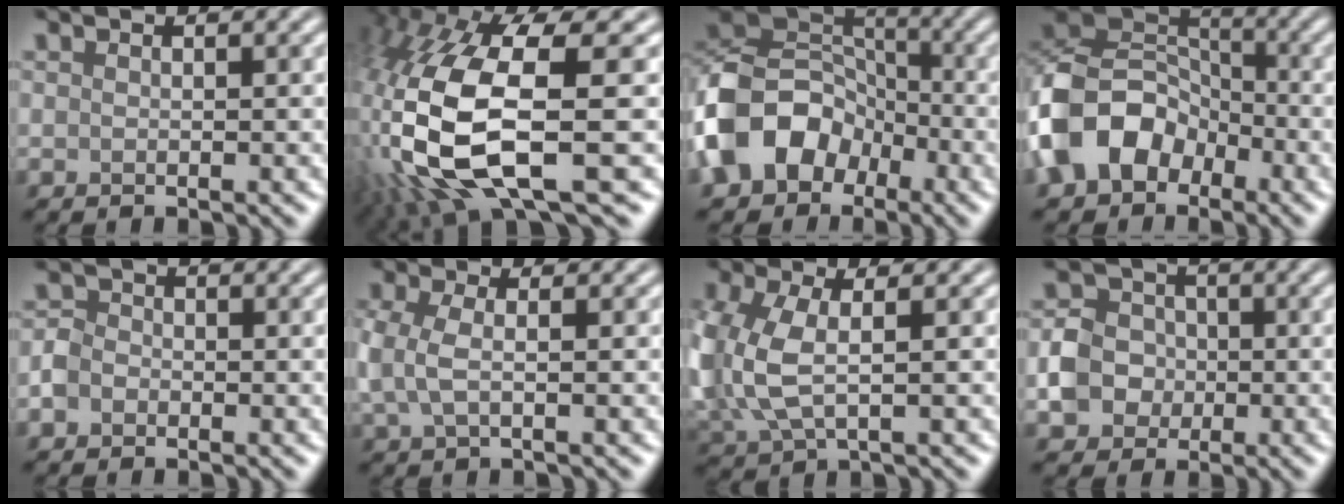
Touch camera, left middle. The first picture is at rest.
{"total": 15.4, "force": [-2.1, 6.2, 13.9], "torque": [-0.327, -0.029, -0.023]}
{"total": 10.9, "force": [-4.4, 8.4, 5.4], "torque": [-0.109, 0.002, -0.101]}
{"total": 9.7, "force": [-4.3, 7.1, 5.1], "torque": [-0.092, 0.000, -0.096]}
{"total": 2.0, "force": [-0.8, 1.7, 0.8], "torque": [-0.006, 0.001, -0.020]}
{"total": 3.2, "force": [0.2, 1.6, 2.7], "torque": [-0.072, 0.004, -0.003]}
{"total": 7.0, "force": [0.0, 3.9, 5.7], "torque": [-0.163, -0.002, -0.001]}
{"total": 4.5, "force": [-1.0, 4.0, 1.9], "torque": [-0.032, 0.005, -0.022]}